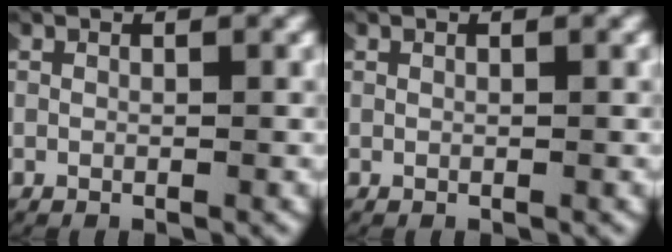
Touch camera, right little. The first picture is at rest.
{"total": 0.0}